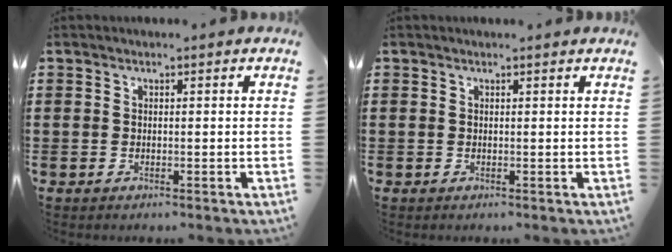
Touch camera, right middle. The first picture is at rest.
{"total": 0.0}